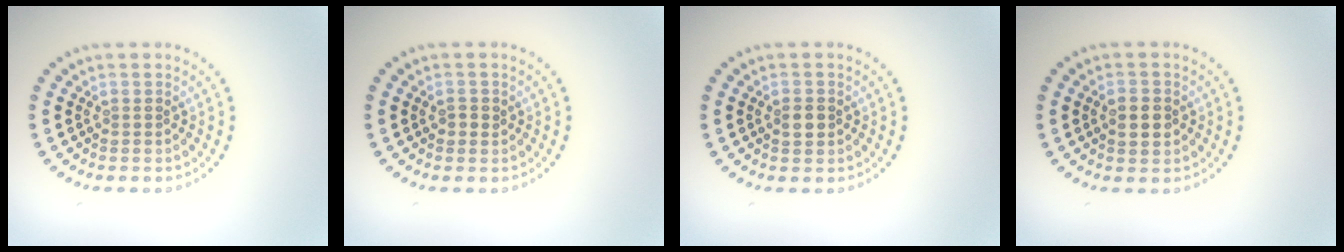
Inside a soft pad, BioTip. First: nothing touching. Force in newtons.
{"total": 1.1, "press": 1.1, "slide": 0.4}
{"total": 1.5, "press": 1.5, "slide": 0.3}
{"total": 2.6, "press": 2.6, "slide": 0.1}